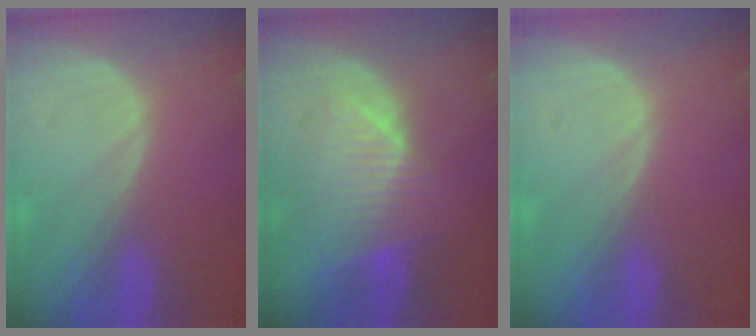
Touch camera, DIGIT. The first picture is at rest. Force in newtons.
{"total": 8.1, "press": 7.0, "slide": 4.1}
{"total": 0.0}